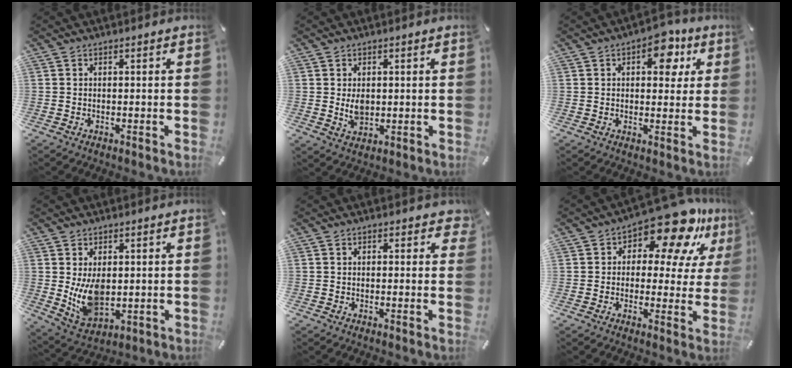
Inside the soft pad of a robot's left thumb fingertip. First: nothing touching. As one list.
[{"total": 4.4, "force": [0.4, 3.2, 3.0], "torque": [-0.056, -0.007, 0.002]}, {"total": 9.4, "force": [3.7, 5.6, 6.5], "torque": [-0.065, -0.014, 0.055]}, {"total": 9.4, "force": [1.0, 6.4, 6.7], "torque": [-0.138, -0.011, 0.018]}, {"total": 1.7, "force": [0.9, 1.1, 1.0], "torque": [0.003, -0.004, 0.010]}, {"total": 15.1, "force": [9.3, 7.3, 9.3], "torque": [-0.130, -0.065, 0.157]}]